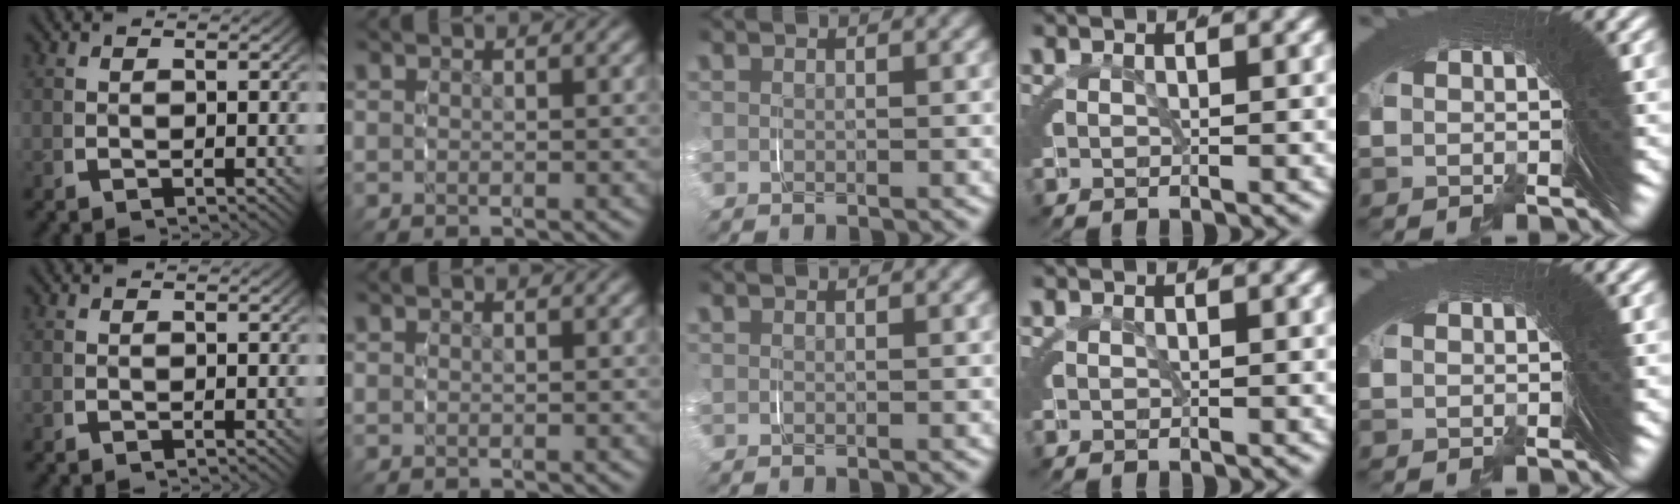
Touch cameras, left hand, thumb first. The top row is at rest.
{}